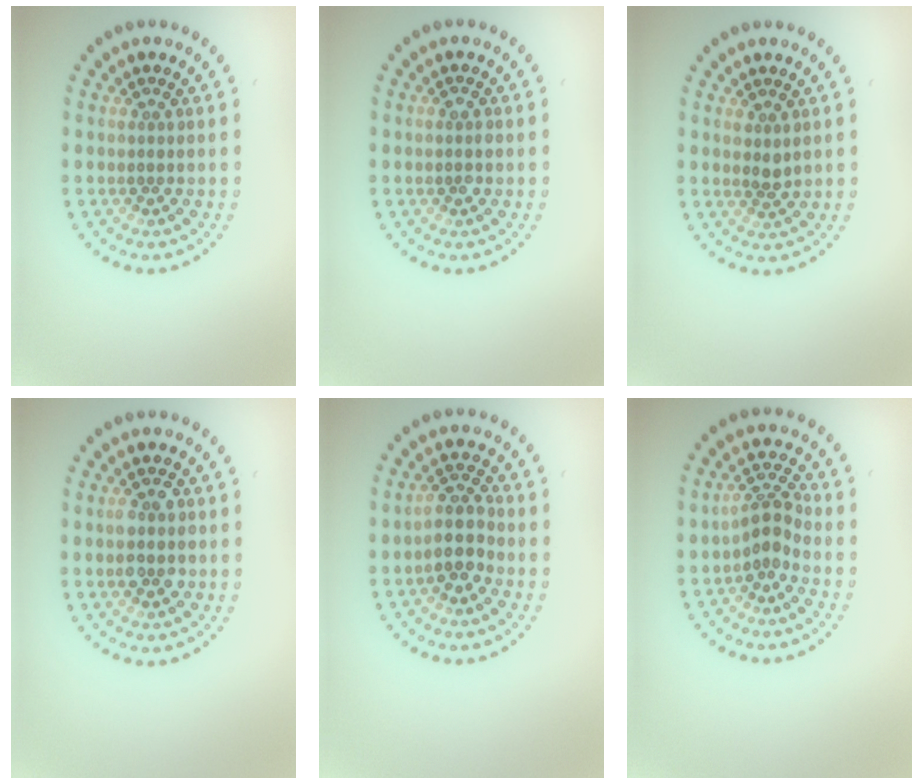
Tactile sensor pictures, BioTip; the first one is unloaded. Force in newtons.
{"total": 1.1, "press": 1.1, "slide": 0.2}
{"total": 1.0, "press": 0.9, "slide": 0.5}
{"total": 2.4, "press": 2.4, "slide": 0.3}
{"total": 2.8, "press": 2.5, "slide": 1.2}
{"total": 2.3, "press": 1.7, "slide": 1.4}